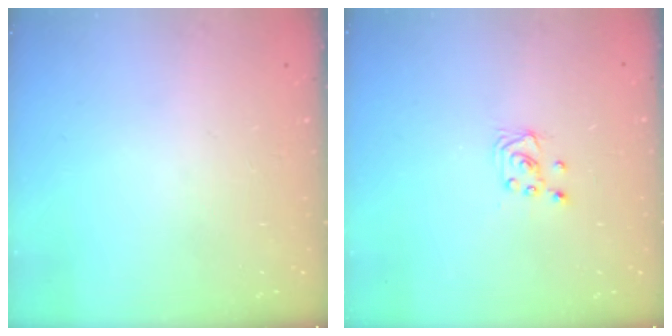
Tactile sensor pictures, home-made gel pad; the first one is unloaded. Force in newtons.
{"total": 2.0, "press": 2.0, "slide": 0.2}